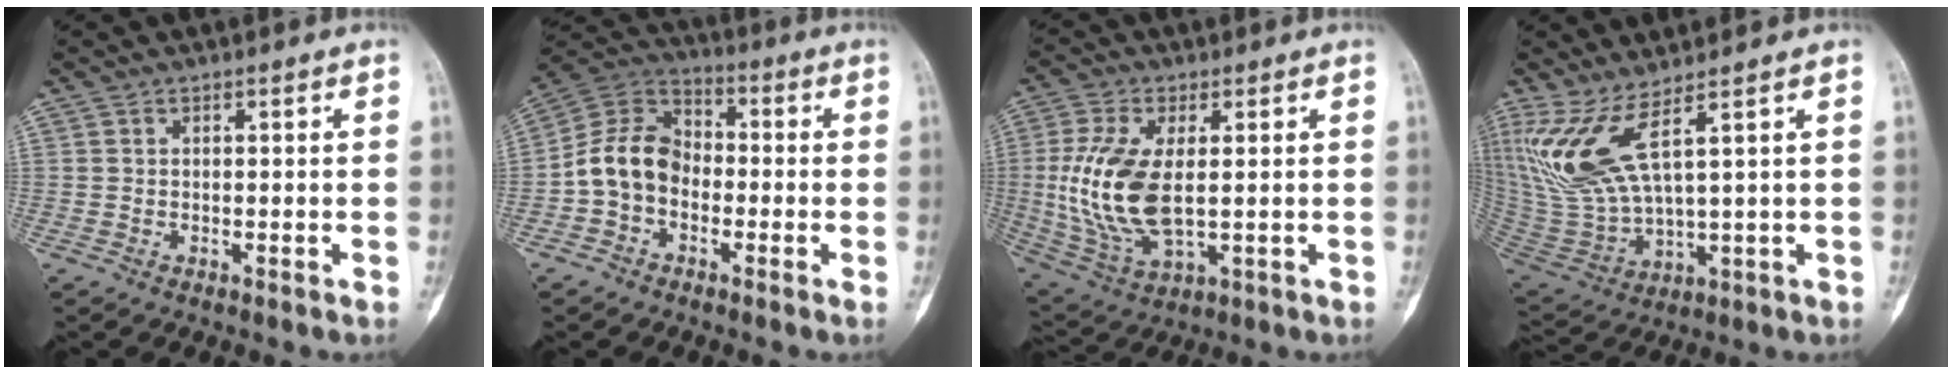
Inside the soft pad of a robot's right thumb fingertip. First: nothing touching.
{"total": 10.8, "force": [-2.4, 8.4, 6.4], "torque": [-0.101, 0.037, -0.062]}
{"total": 14.7, "force": [0.6, 7.2, 12.8], "torque": [-0.276, -0.013, 0.023]}
{"total": 12.3, "force": [6.3, 2.8, 10.2], "torque": [-0.238, -0.043, 0.150]}